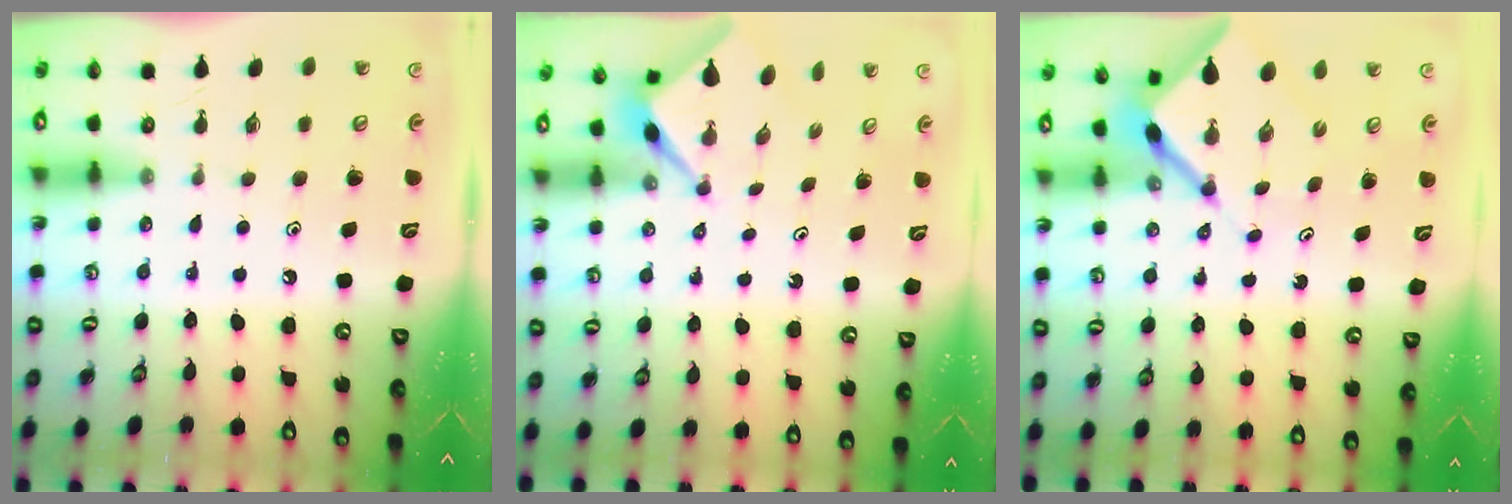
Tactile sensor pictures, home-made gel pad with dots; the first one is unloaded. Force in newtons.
{"total": 2.7, "press": 2.7, "slide": 0.0}
{"total": 7.1, "press": 7.1, "slide": 0.4}